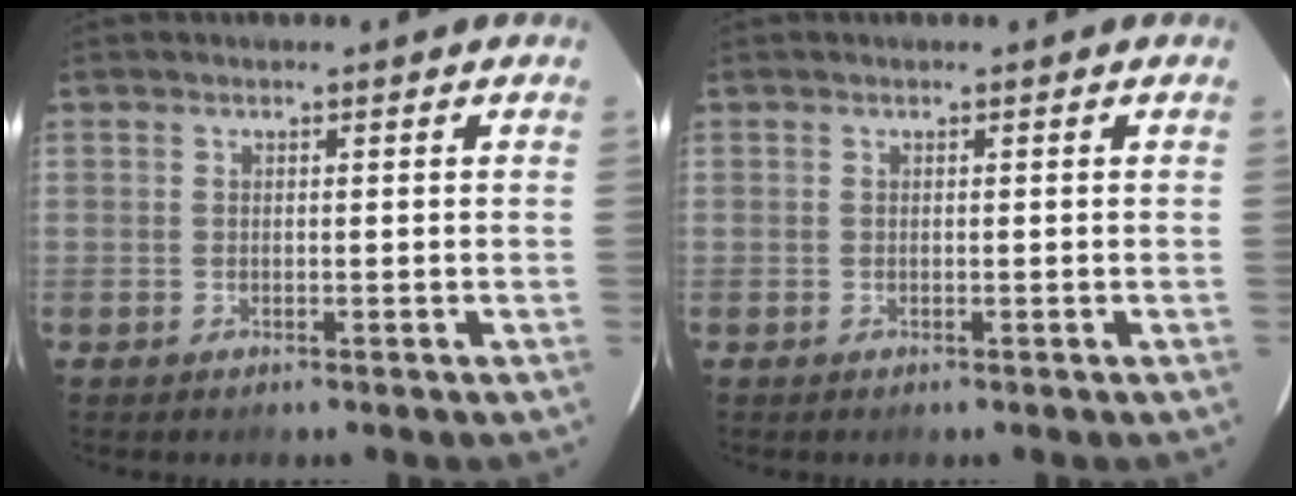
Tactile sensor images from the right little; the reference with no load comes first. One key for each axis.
{"total": 0.0}